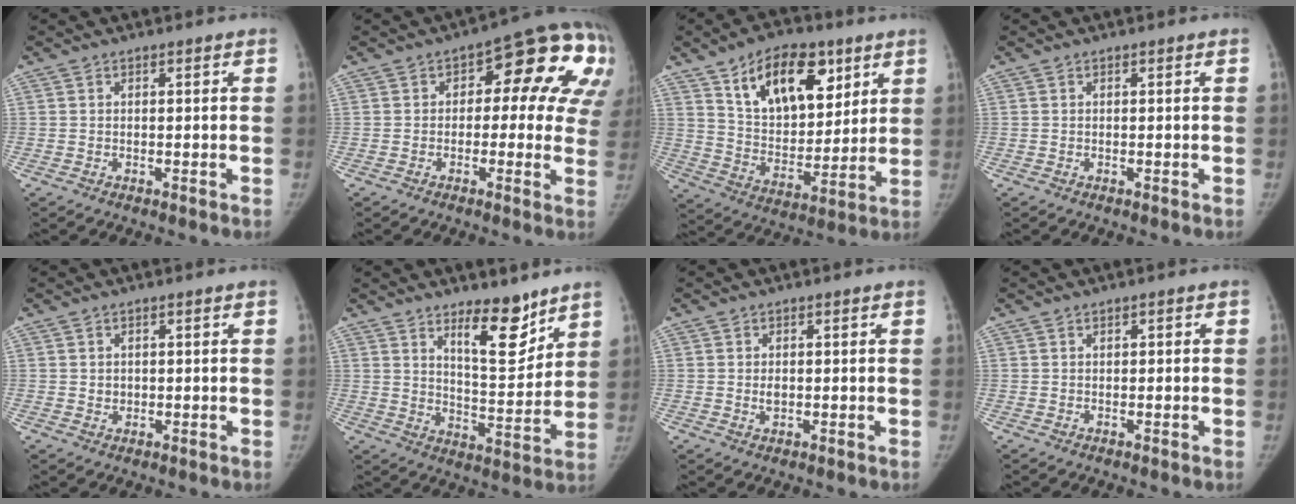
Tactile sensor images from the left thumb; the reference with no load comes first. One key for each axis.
{"total": 16.8, "fx": 4.2, "fy": 9.2, "fz": 13.5, "tx": -0.093, "ty": 0.015, "tz": 0.034}
{"total": 18.9, "fx": 9.6, "fy": 10.7, "fz": 12.3, "tx": -0.144, "ty": -0.045, "tz": 0.169}
{"total": 0.0}
{"total": 1.4, "fx": 0.2, "fy": 1.3, "fz": 0.5, "tx": -0.001, "ty": 0.000, "tz": 0.006}
{"total": 10.9, "fx": 7.5, "fy": 3.9, "fz": 6.8, "tx": -0.077, "ty": -0.068, "tz": 0.129}
{"total": 1.6, "fx": 0.0, "fy": 1.1, "fz": 1.2, "tx": -0.014, "ty": -0.001, "tz": 0.001}
{"total": 0.9, "fx": 0.2, "fy": 0.7, "fz": 0.5, "tx": -0.001, "ty": 0.002, "tz": 0.001}